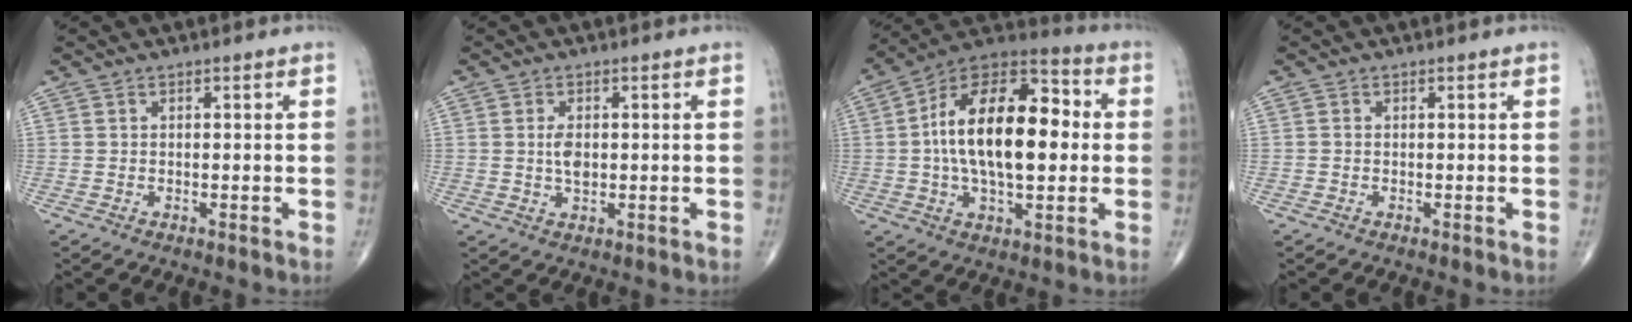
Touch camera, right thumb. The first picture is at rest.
{"total": 3.1, "force": [0.2, 1.7, 2.7], "torque": [-0.047, -0.003, 0.006]}
{"total": 21.7, "force": [0.8, 10.9, 18.7], "torque": [-0.297, 0.031, 0.004]}
{"total": 0.0}